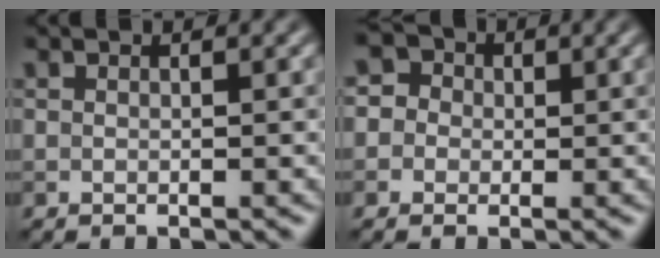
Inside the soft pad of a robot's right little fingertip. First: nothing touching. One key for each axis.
{"total": 3.7, "fx": 0.7, "fy": 3.4, "fz": 1.1, "tx": 0.012, "ty": 0.022, "tz": -0.017}